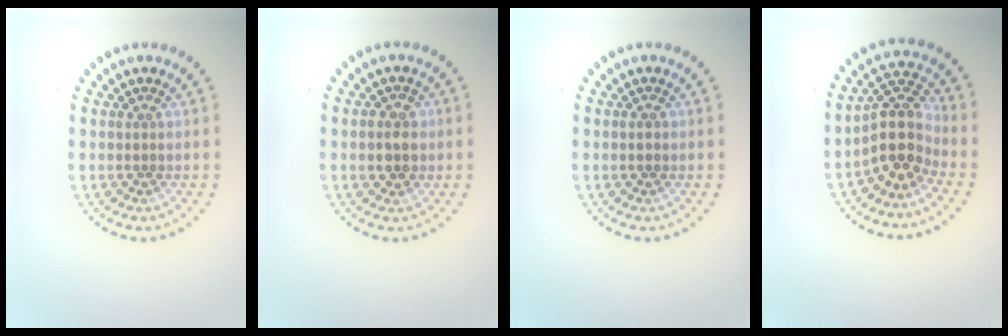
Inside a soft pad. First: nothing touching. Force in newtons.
{"total": 2.3, "press": 2.2, "slide": 0.6}
{"total": 0.9, "press": 0.9, "slide": 0.1}
{"total": 4.3, "press": 3.4, "slide": 2.6}